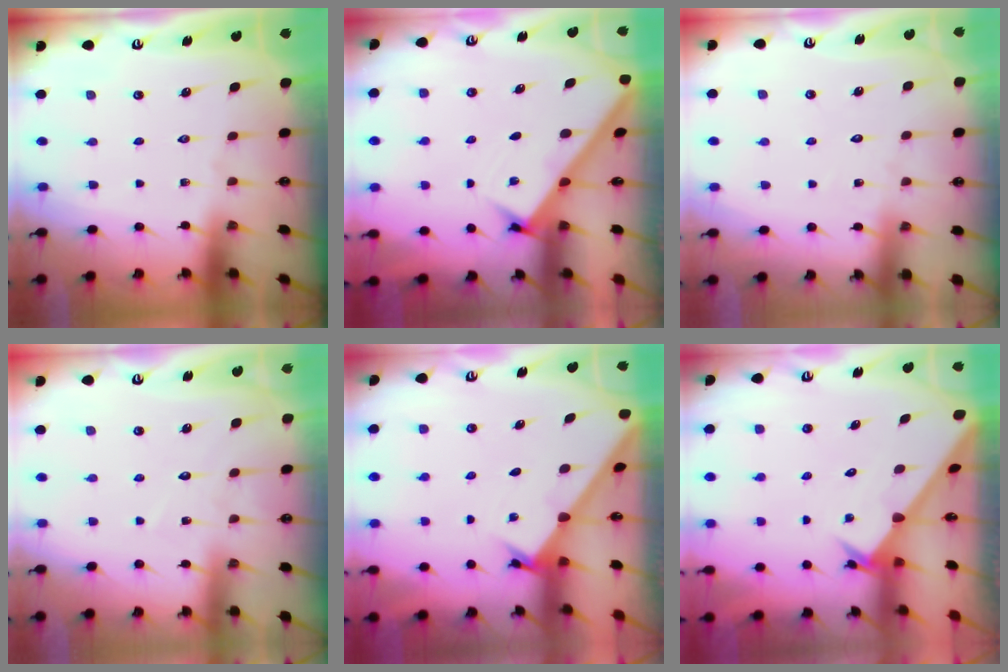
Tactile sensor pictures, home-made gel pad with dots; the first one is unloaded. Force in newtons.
{"total": 2.6, "press": 2.6, "slide": 0.3}
{"total": 5.1, "press": 5.1, "slide": 0.6}
{"total": 4.7, "press": 4.7, "slide": 0.4}
{"total": 1.5, "press": 1.4, "slide": 0.1}
{"total": 2.6, "press": 2.6, "slide": 0.2}